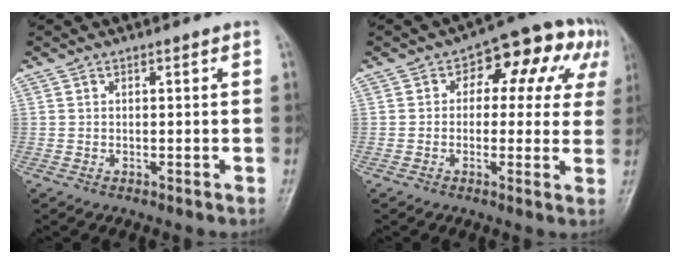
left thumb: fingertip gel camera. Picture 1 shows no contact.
{"total": 12.4, "force": [3.7, 7.9, 8.8], "torque": [-0.039, 0.030, 0.035]}